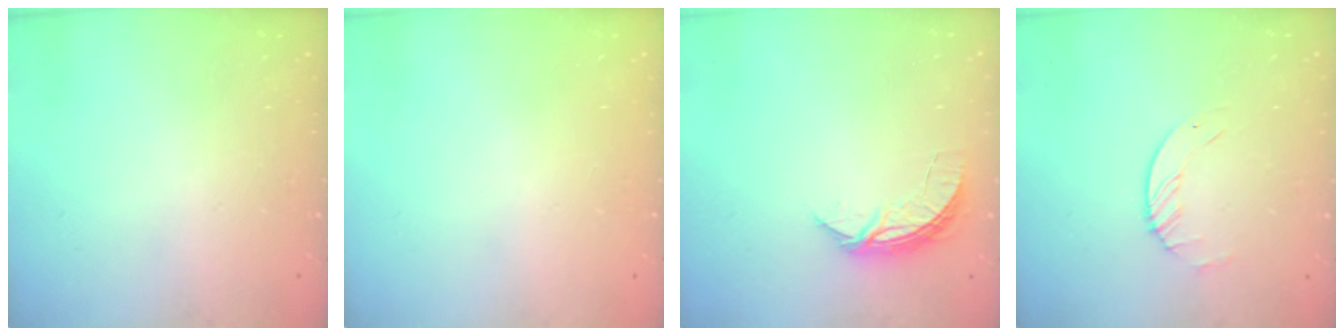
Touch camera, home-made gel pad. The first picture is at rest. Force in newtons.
{"total": 0.0}
{"total": 5.6, "press": 5.6, "slide": 0.5}
{"total": 1.6, "press": 1.6, "slide": 0.2}